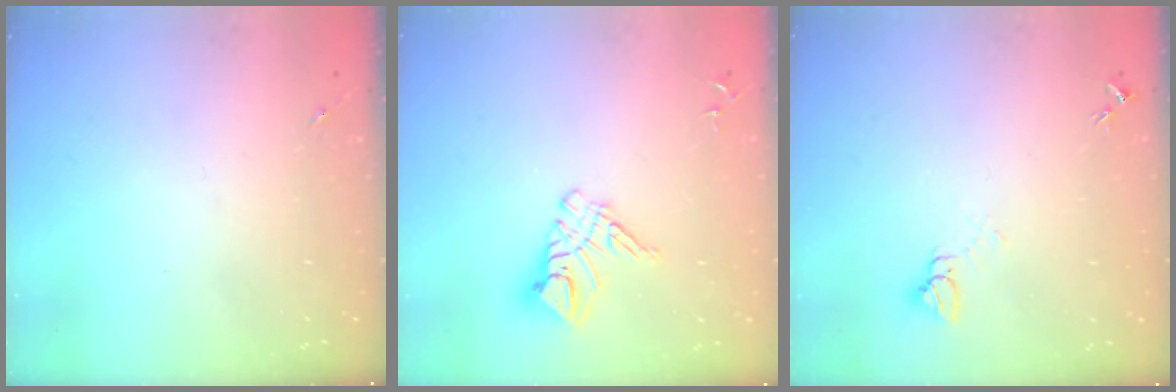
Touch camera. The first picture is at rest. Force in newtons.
{"total": 10.9, "press": 10.8, "slide": 1.1}
{"total": 4.5, "press": 4.4, "slide": 0.2}